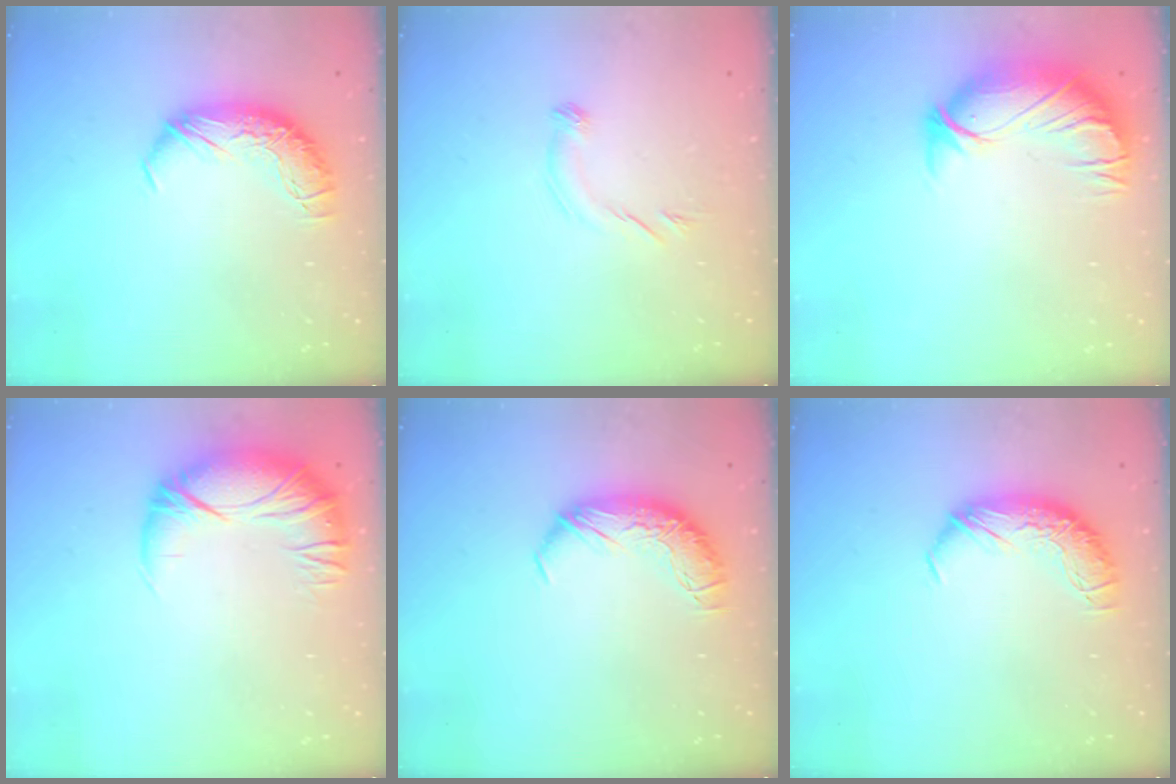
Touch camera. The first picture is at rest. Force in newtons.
{"total": 6.5, "press": 6.5, "slide": 1.0}
{"total": 2.5, "press": 1.3, "slide": 2.1}
{"total": 2.7, "press": 0.9, "slide": 2.5}
{"total": 0.0}
{"total": 0.0}